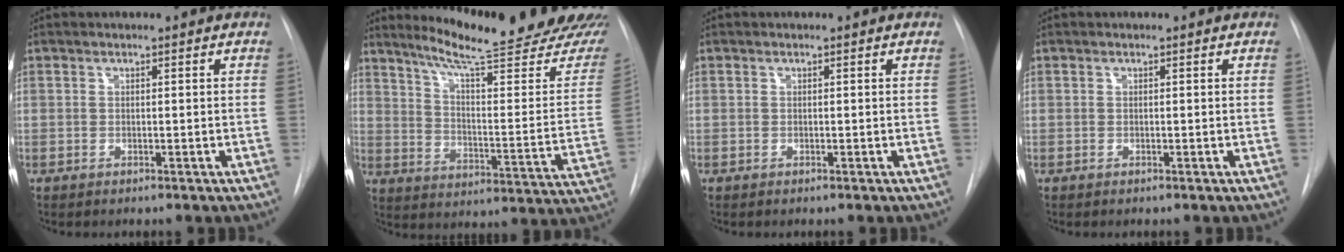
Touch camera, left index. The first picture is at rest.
{"total": 25.8, "force": [22.8, 1.1, 12.1], "torque": [-0.173, -0.105, 0.292]}
{"total": 0.0}
{"total": 0.0}